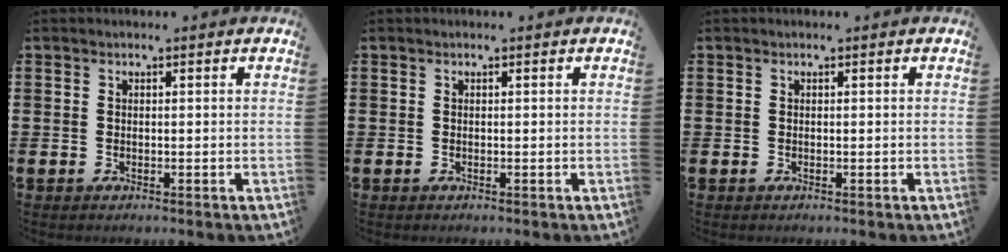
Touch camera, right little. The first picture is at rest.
{"total": 0.0}
{"total": 0.0}